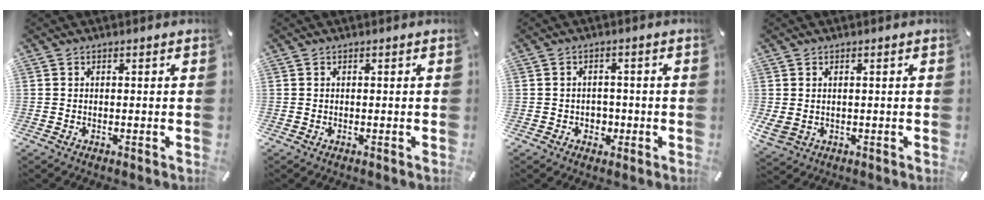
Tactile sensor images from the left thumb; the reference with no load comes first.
{"total": 0.0}
{"total": 3.2, "force": [-0.6, 2.9, 1.1], "torque": [-0.014, -0.001, -0.015]}
{"total": 2.8, "force": [0.8, 2.0, 1.8], "torque": [-0.052, -0.004, 0.013]}